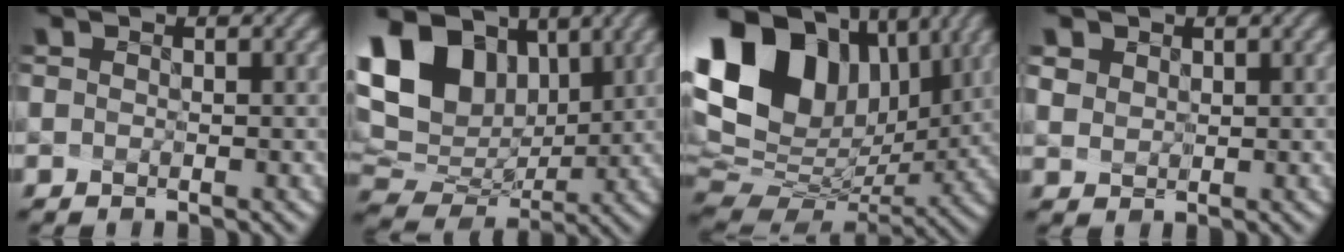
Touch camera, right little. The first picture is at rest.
{"total": 13.0, "force": [4.4, 8.7, 8.6], "torque": [-0.181, 0.010, 0.108]}
{"total": 15.3, "force": [5.9, 10.2, 9.8], "torque": [-0.225, 0.015, 0.137]}
{"total": 4.0, "force": [2.8, 2.5, 1.4], "torque": [-0.071, -0.009, 0.069]}